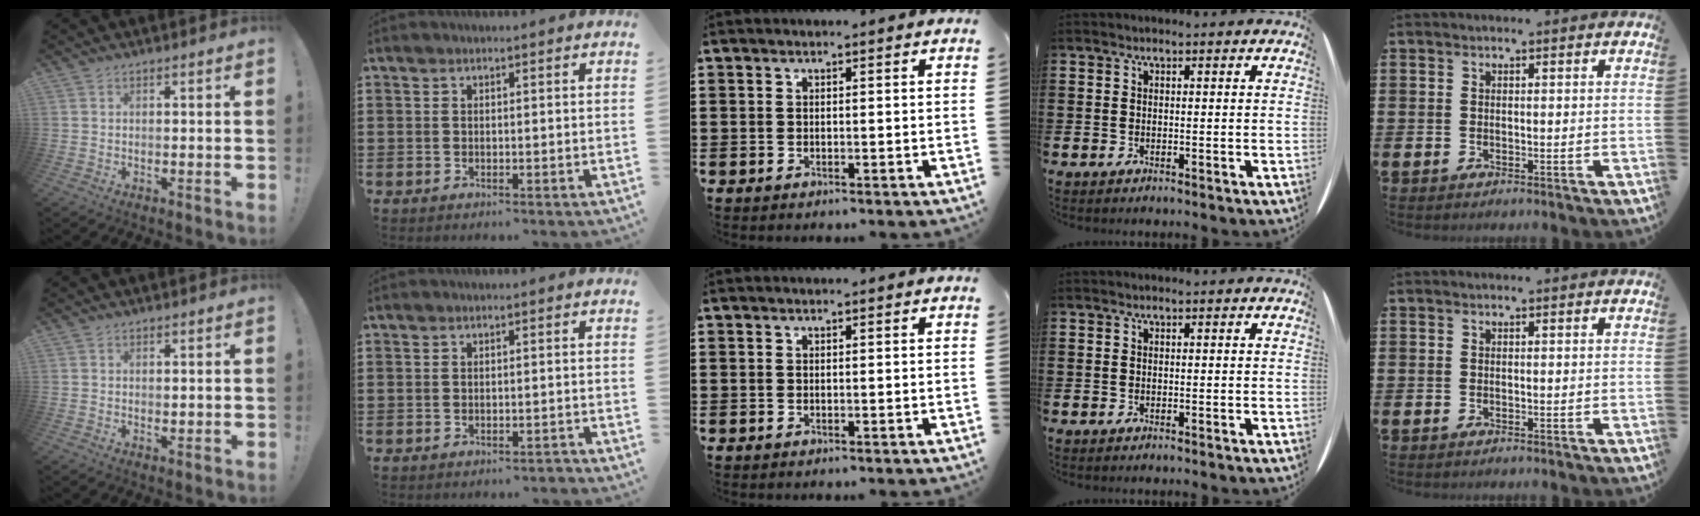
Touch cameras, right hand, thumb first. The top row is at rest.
{"thumb": {"total": 0.7, "force": [0.6, 0.3, 0.1], "torque": [0.000, -0.001, 0.012]}, "index": {"total": 0.9, "force": [-0.8, 0.1, 0.3], "torque": [-0.009, -0.002, -0.016]}}